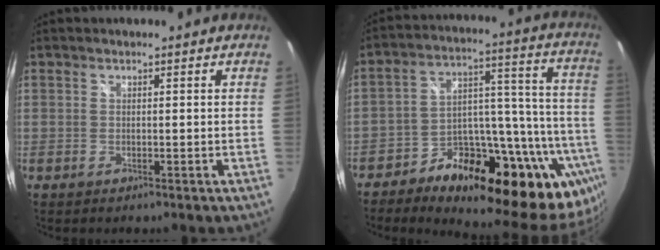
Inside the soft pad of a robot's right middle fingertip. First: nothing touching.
{"total": 23.1, "force": [-10.0, 14.3, 15.1], "torque": [-0.215, 0.011, -0.133]}